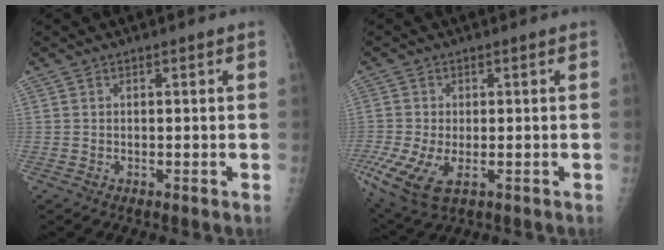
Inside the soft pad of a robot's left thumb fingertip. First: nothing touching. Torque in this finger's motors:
{"motor_torque": [0.15, 0.64, 1.45, 0.57, 0.14]}